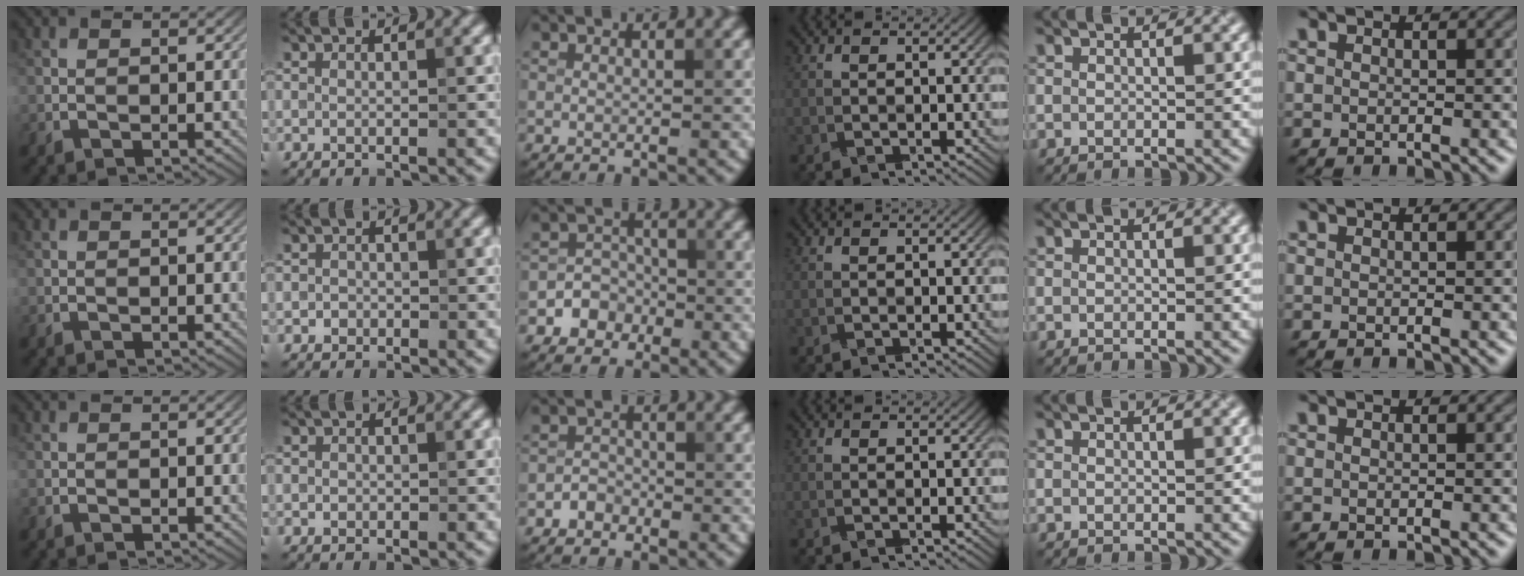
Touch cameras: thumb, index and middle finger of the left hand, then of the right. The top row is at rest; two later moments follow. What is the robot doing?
{"motion": "fold", "object": "origami paper"}